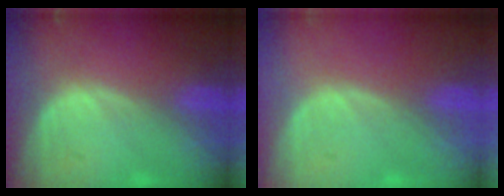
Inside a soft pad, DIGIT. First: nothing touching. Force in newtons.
{"total": 0.0}